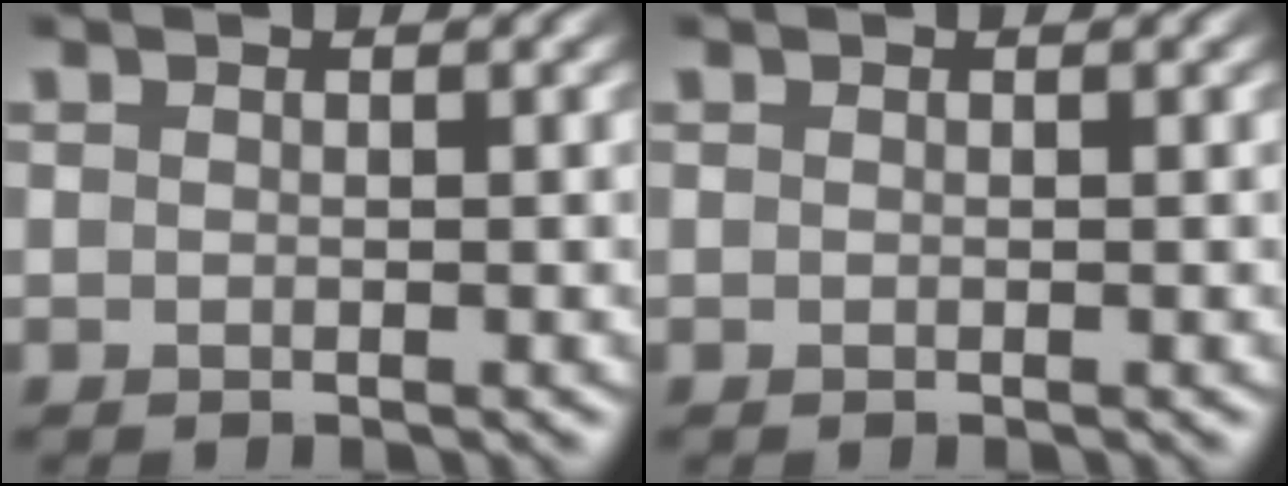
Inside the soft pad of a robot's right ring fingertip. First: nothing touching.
{"total": 0.0}